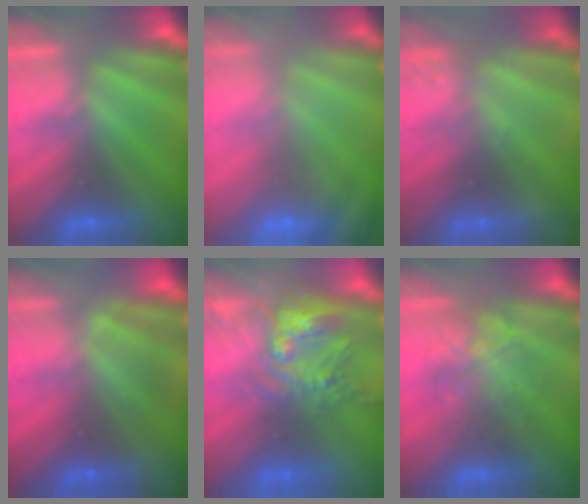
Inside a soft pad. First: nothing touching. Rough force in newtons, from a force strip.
{"total": 5.7}
{"total": 2.2}
{"total": 1.7}
{"total": 7.7}
{"total": 2.3}